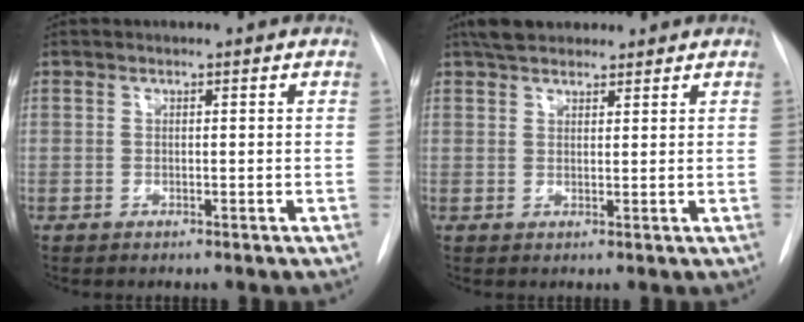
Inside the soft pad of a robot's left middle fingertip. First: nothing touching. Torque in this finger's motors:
{"motor_torque": [0.45, -0.45, 0.00, 0.01]}